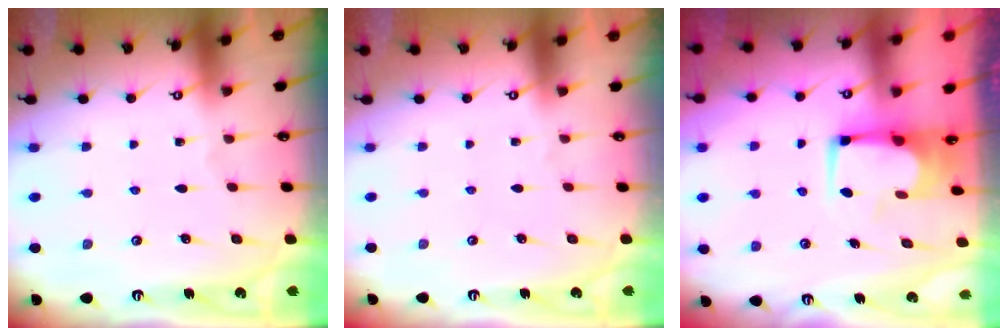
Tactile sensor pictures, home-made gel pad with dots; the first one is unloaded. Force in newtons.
{"total": 1.6, "press": 1.4, "slide": 0.7}
{"total": 3.7, "press": 3.7, "slide": 0.3}